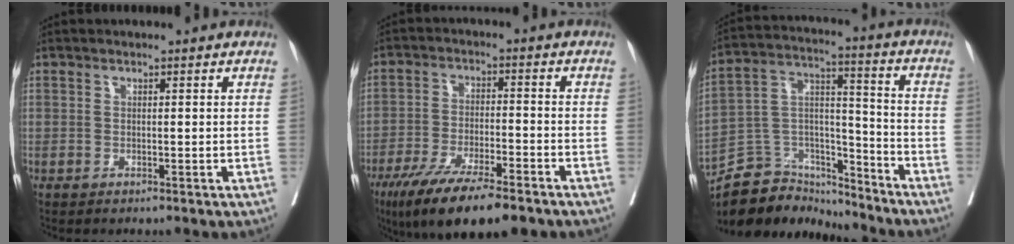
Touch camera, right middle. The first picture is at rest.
{"total": 13.8, "force": [-9.7, 2.7, 9.5], "torque": [-0.163, -0.033, -0.161]}
{"total": 15.6, "force": [-14.5, 5.3, 2.1], "torque": [-0.037, 0.056, -0.245]}